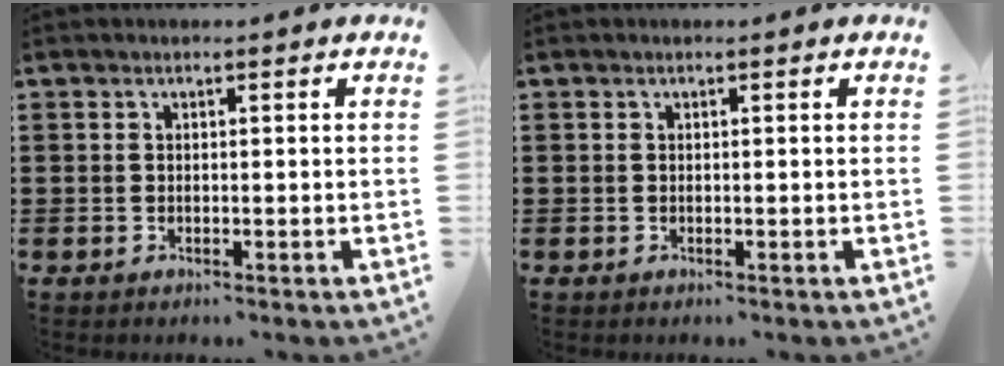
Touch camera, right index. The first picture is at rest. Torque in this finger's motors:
{"motor_torque": [-0.24, 0.46, 0.00, 0.00]}